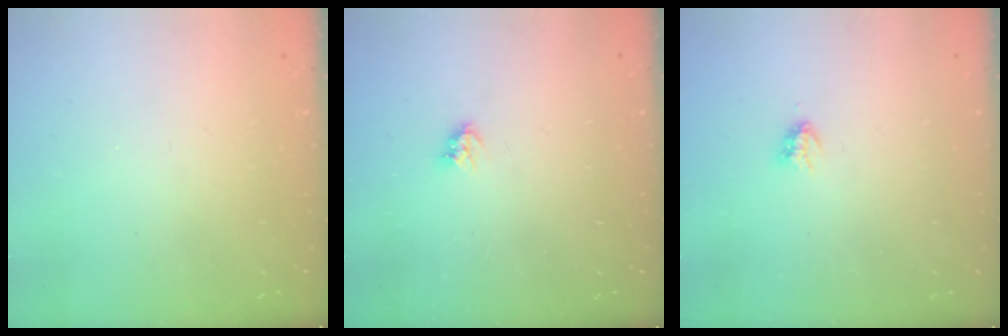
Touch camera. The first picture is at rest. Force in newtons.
{"total": 3.6, "press": 3.6, "slide": 0.5}
{"total": 2.9, "press": 2.9, "slide": 0.5}